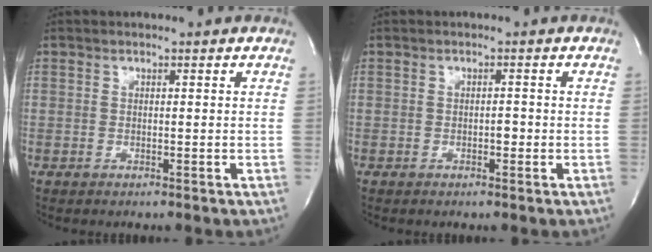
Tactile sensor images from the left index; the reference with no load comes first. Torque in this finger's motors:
{"motor_torque": [-0.26, 0.18, -0.04, 0.00]}